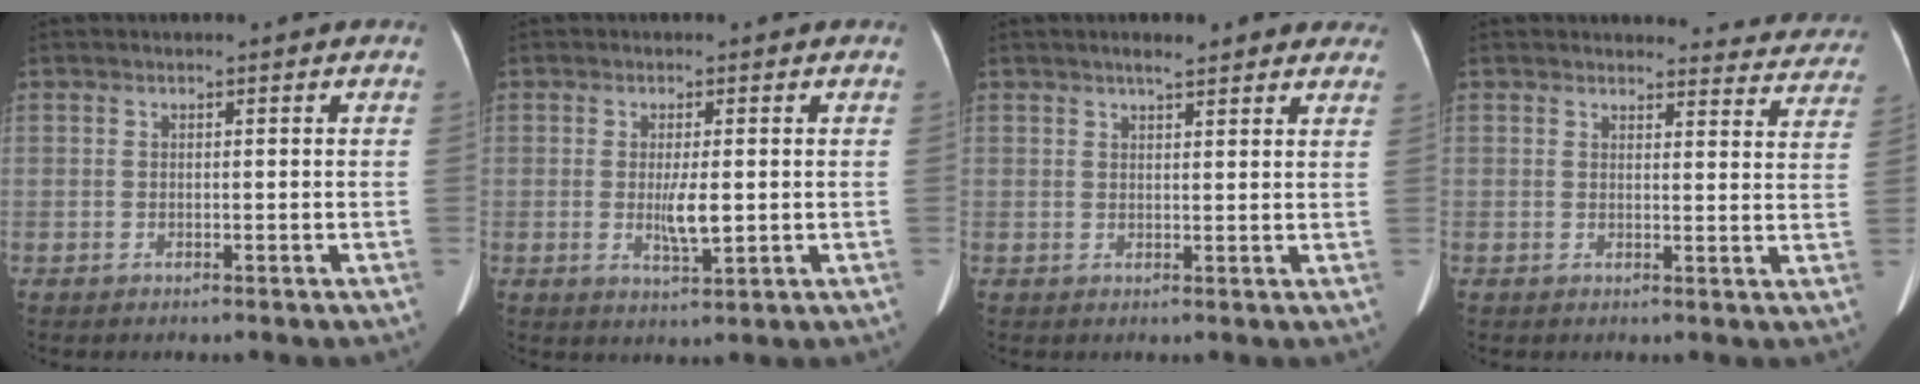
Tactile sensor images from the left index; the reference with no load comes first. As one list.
[{"total": 4.0, "force": [-0.1, 0.7, 3.9], "torque": [-0.073, -0.008, 0.002]}, {"total": 6.7, "force": [5.4, 1.5, 3.7], "torque": [-0.035, 0.017, 0.062]}, {"total": 9.8, "force": [9.5, 2.5, 0.0], "torque": [0.044, -0.030, 0.072]}]